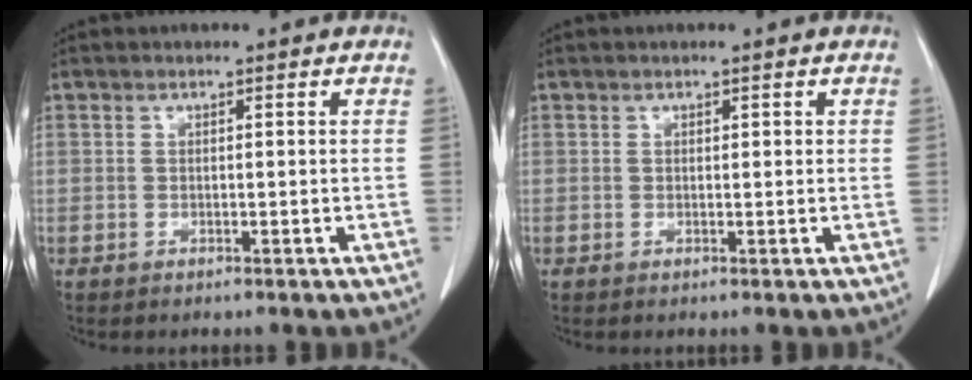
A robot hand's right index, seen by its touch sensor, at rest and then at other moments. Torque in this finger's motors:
{"motor_torque": [-0.04, 0.04, -0.02, -0.01]}